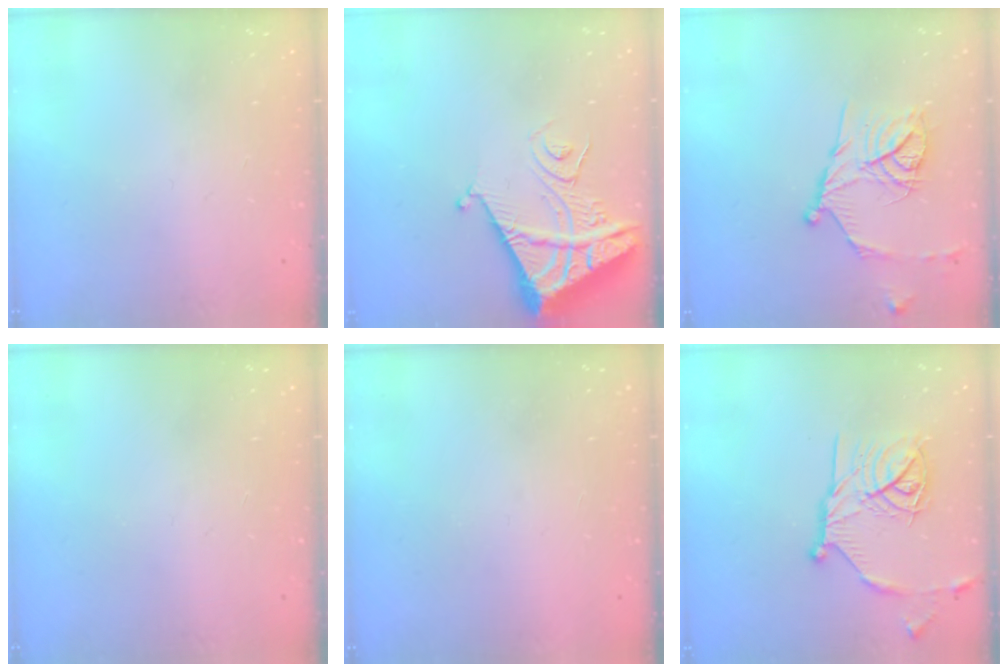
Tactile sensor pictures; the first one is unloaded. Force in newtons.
{"total": 10.0, "press": 9.9, "slide": 1.3}
{"total": 15.4, "press": 15.3, "slide": 1.5}
{"total": 0.0}
{"total": 1.5, "press": 1.5, "slide": 0.1}
{"total": 17.6, "press": 17.6, "slide": 1.4}